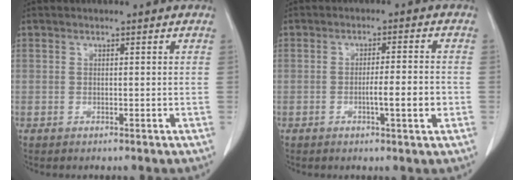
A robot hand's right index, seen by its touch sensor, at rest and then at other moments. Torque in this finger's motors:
{"motor_torque": [0.54, -0.17, 0.10, 0.08]}